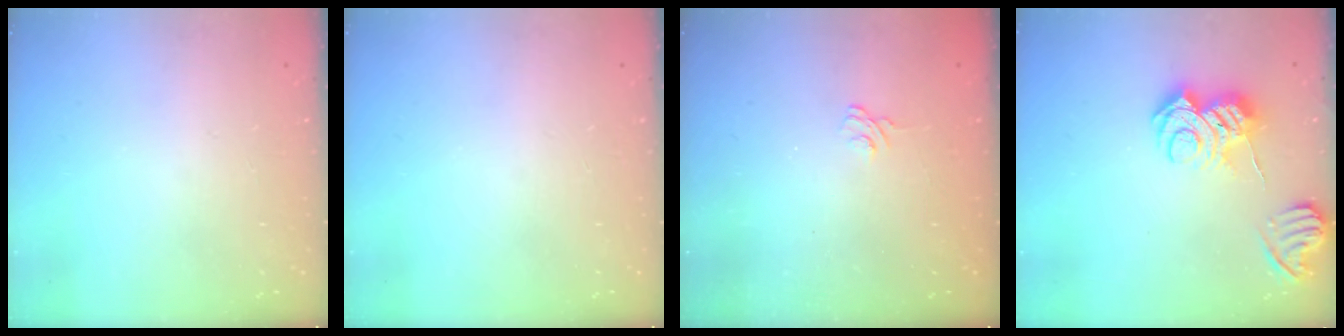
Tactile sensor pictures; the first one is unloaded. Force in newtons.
{"total": 0.0}
{"total": 2.5, "press": 2.1, "slide": 1.3}
{"total": 11.1, "press": 11.0, "slide": 1.2}